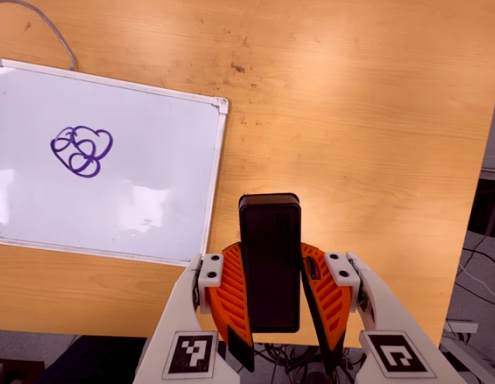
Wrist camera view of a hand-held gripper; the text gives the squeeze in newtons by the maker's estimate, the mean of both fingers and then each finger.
{"total": 9.2, "left": 7.8, "right": 10.6}